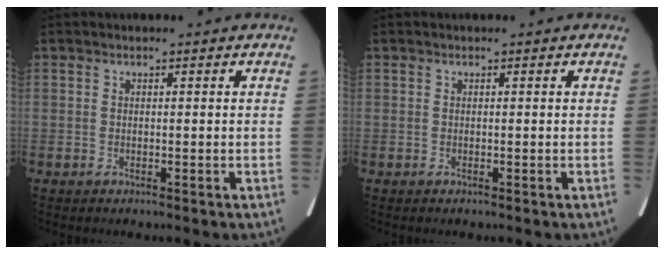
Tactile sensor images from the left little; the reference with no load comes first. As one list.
[{"total": 0.0}]